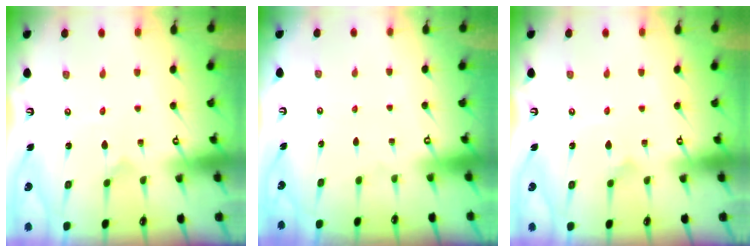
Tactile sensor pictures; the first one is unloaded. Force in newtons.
{"total": 0.0}
{"total": 2.4, "press": 2.4, "slide": 0.2}